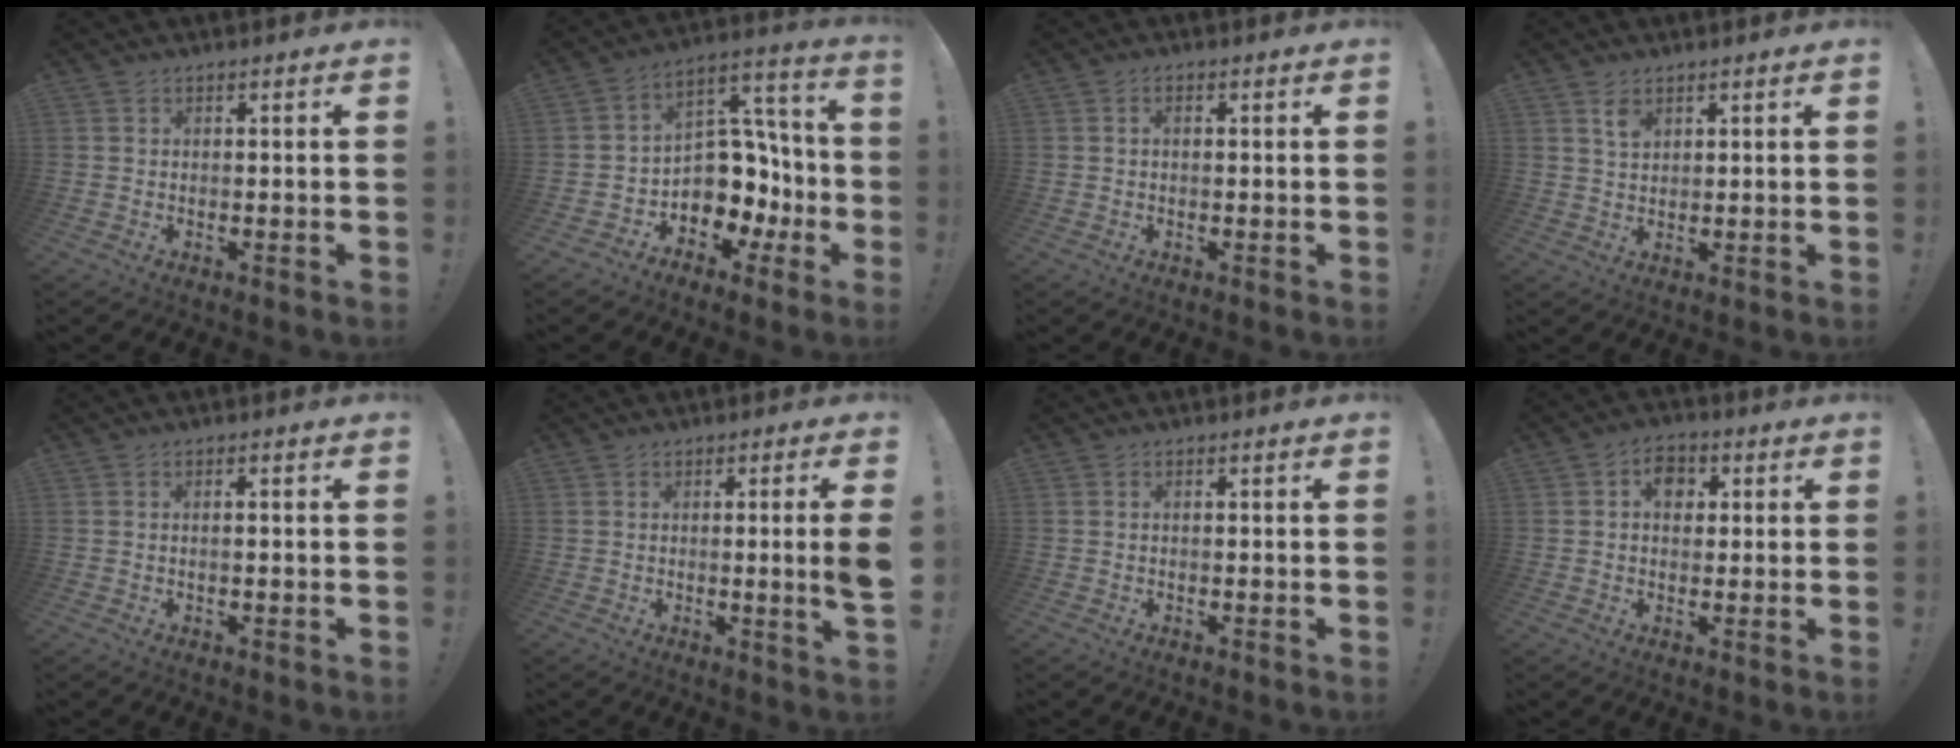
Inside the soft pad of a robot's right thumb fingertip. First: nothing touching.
{"total": 11.2, "force": [-0.4, 10.1, 5.0], "torque": [-0.057, -0.011, 0.016]}
{"total": 1.3, "force": [0.1, 0.7, 1.1], "torque": [-0.019, 0.003, 0.001]}
{"total": 3.8, "force": [2.4, 2.2, 2.1], "torque": [-0.030, -0.013, 0.042]}
{"total": 1.1, "force": [-0.2, 0.1, 1.1], "torque": [-0.016, -0.001, -0.005]}
{"total": 5.6, "force": [0.3, -0.6, 5.5], "torque": [-0.084, -0.010, 0.002]}
{"total": 0.0}
{"total": 6.2, "force": [1.4, 4.9, 3.5], "torque": [-0.039, 0.001, 0.022]}